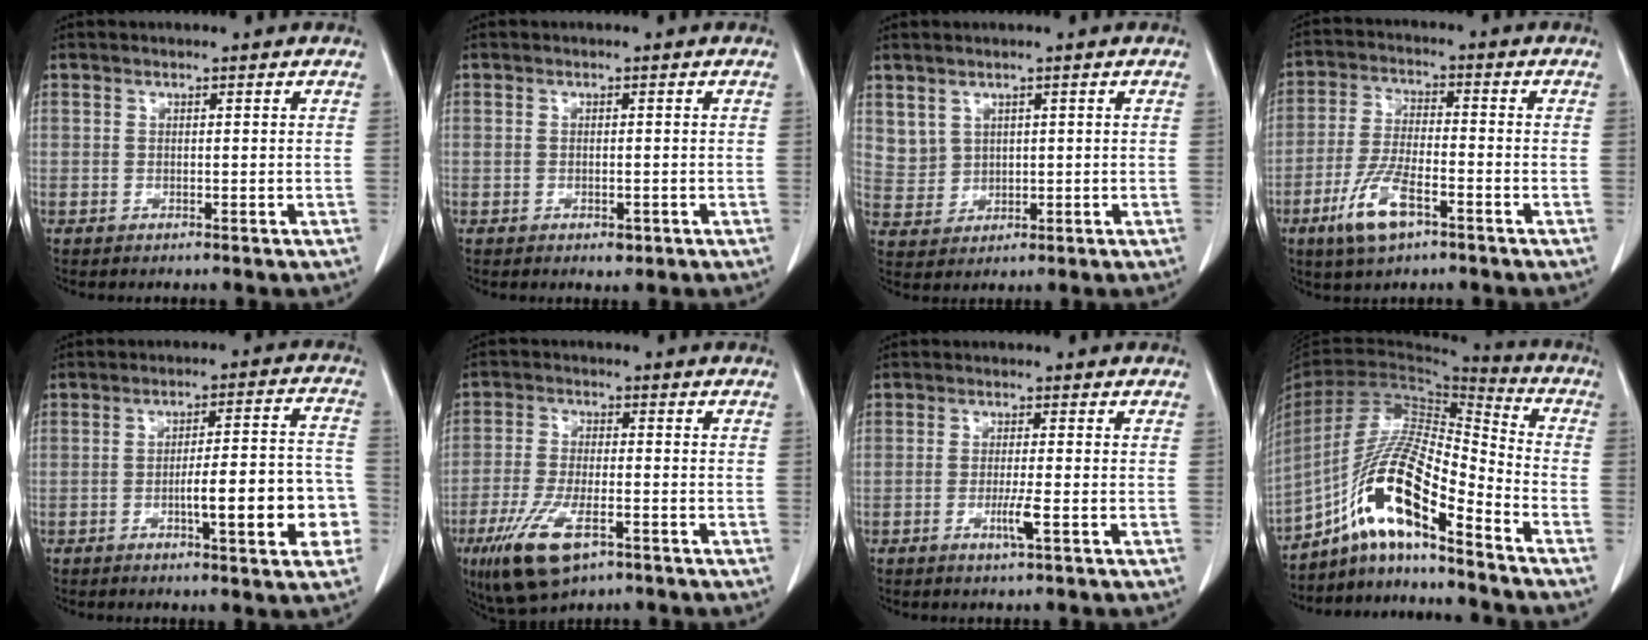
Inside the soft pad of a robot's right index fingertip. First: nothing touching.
{"total": 1.7, "force": [-0.6, 1.0, 1.2], "torque": [-0.014, 0.002, 0.003]}
{"total": 4.1, "force": [2.1, 3.5, 0.5], "torque": [-0.007, 0.007, 0.055]}
{"total": 8.8, "force": [-4.8, 2.6, 6.9], "torque": [-0.145, -0.008, -0.088]}
{"total": 12.1, "force": [-3.7, 2.1, 11.4], "torque": [-0.151, 0.024, -0.047]}
{"total": 10.7, "force": [-5.7, 3.6, 8.3], "torque": [-0.167, -0.019, -0.095]}
{"total": 2.9, "force": [-1.1, -0.3, 2.7], "torque": [-0.049, -0.005, -0.019]}
{"total": 15.0, "force": [-9.8, 1.9, 11.2], "torque": [-0.213, 0.010, -0.178]}